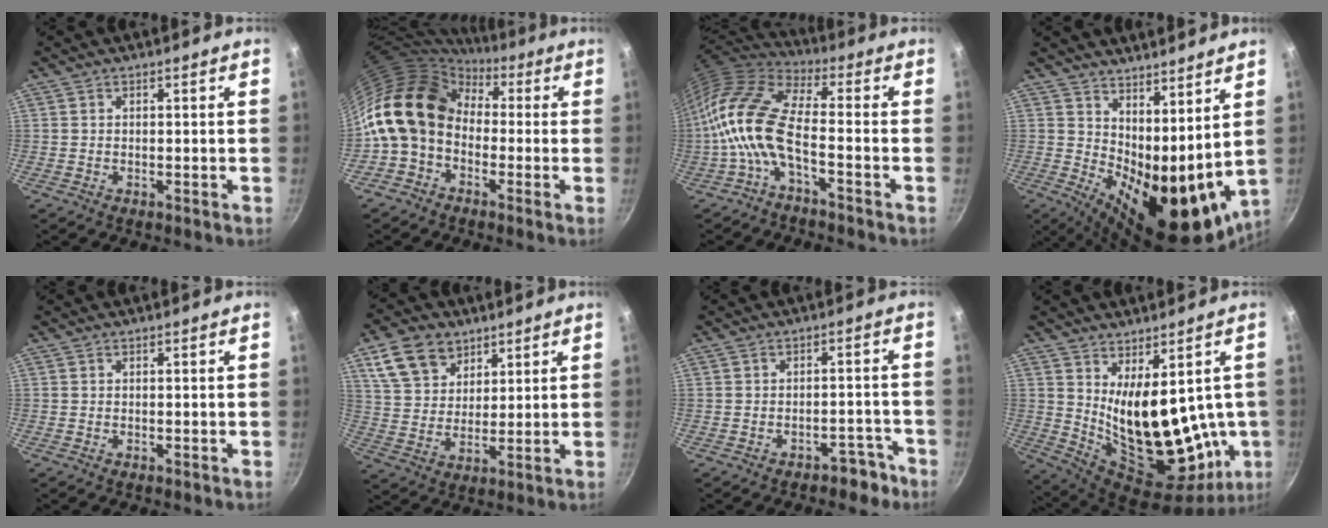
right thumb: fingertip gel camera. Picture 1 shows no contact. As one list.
[{"total": 15.8, "force": [-0.5, 12.2, 10.0], "torque": [-0.159, 0.043, -0.033]}, {"total": 14.8, "force": [-3.7, 6.1, 12.9], "torque": [-0.266, 0.039, -0.091]}, {"total": 18.2, "force": [6.8, 8.4, 14.7], "torque": [-0.189, -0.054, 0.122]}, {"total": 0.0}, {"total": 11.7, "force": [6.5, 8.0, 5.5], "torque": [-0.081, -0.011, 0.123]}, {"total": 4.3, "force": [-3.1, 2.4, 1.6], "torque": [0.011, 0.048, -0.021]}, {"total": 21.0, "force": [3.0, 11.0, 17.7], "torque": [-0.242, -0.064, 0.084]}]